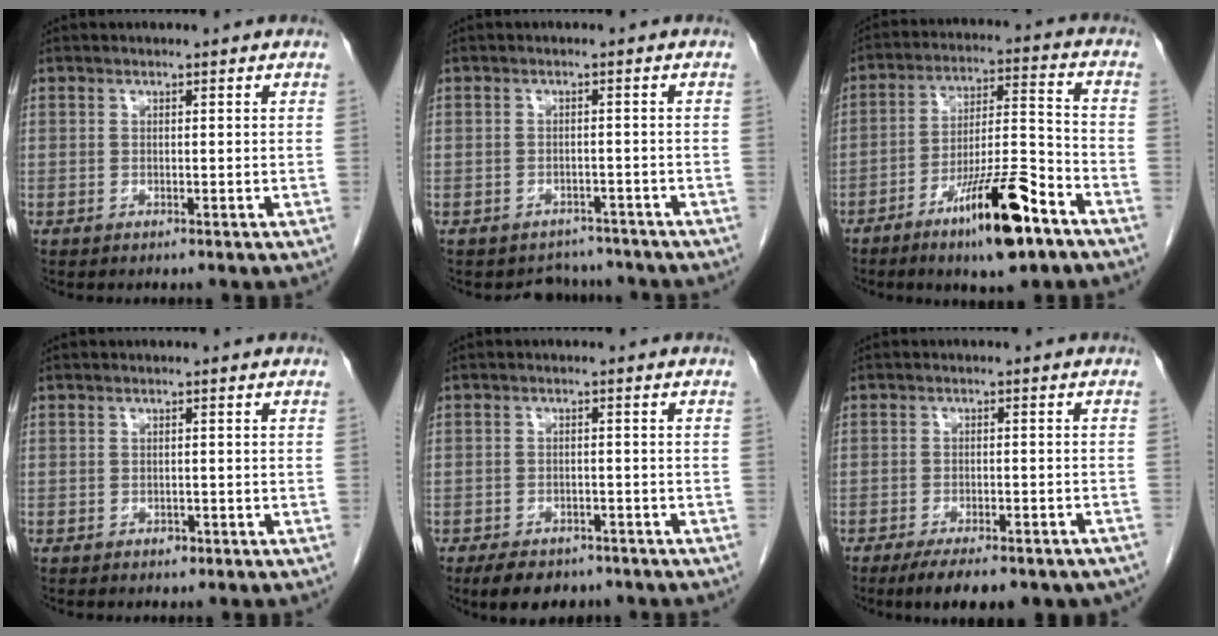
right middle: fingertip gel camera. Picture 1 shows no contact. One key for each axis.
{"total": 4.1, "fx": -3.6, "fy": 1.9, "fz": -0.6, "tx": 0.011, "ty": 0.013, "tz": -0.048}
{"total": 14.0, "fx": -8.4, "fy": 2.0, "fz": 11.0, "tx": -0.190, "ty": -0.006, "tz": -0.140}
{"total": 1.0, "fx": -0.6, "fy": 0.6, "fz": 0.5, "tx": -0.009, "ty": 0.001, "tz": -0.005}
{"total": 6.8, "fx": -5.2, "fy": 3.4, "fz": 2.7, "tx": -0.038, "ty": -0.001, "tz": -0.072}
{"total": 12.5, "fx": -9.9, "fy": 3.5, "fz": 6.7, "tx": -0.081, "ty": -0.003, "tz": -0.127}